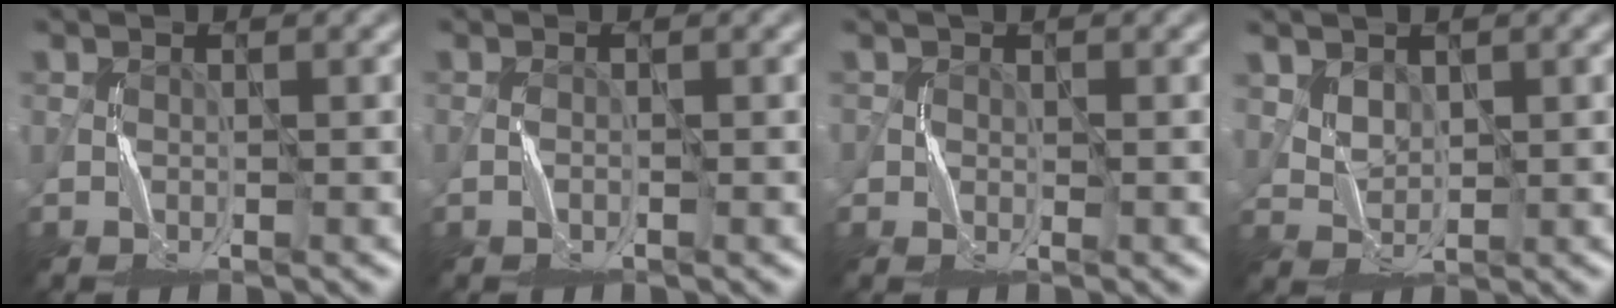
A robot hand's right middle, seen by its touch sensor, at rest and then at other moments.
{"total": 0.0}
{"total": 1.0, "force": [0.0, 0.9, 0.5], "torque": [-0.005, -0.003, -0.001]}
{"total": 2.2, "force": [1.7, 1.3, 0.6], "torque": [-0.016, -0.006, 0.037]}